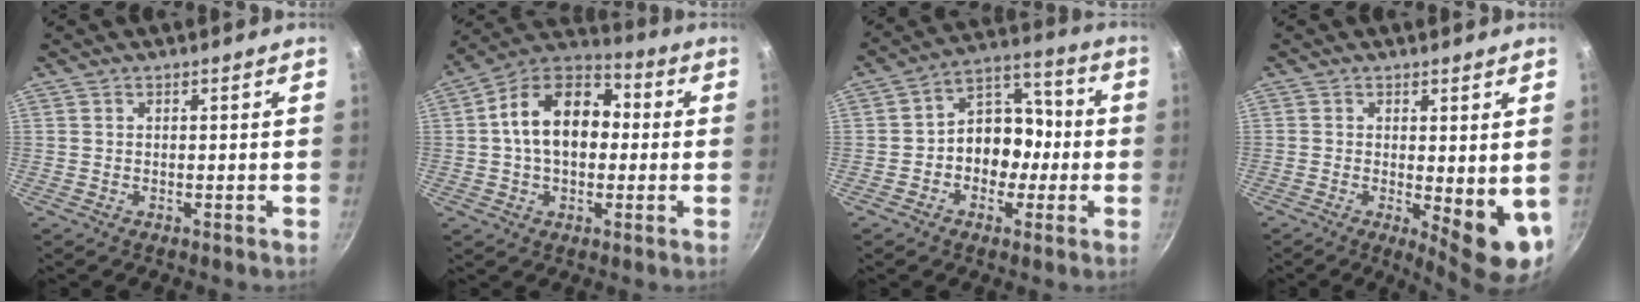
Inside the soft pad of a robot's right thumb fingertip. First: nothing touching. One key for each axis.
{"total": 16.2, "fx": 1.0, "fy": 10.9, "fz": 11.9, "tx": -0.162, "ty": 0.037, "tz": -0.005}
{"total": 11.5, "fx": -1.8, "fy": 9.1, "fz": 6.7, "tx": -0.035, "ty": 0.050, "tz": -0.042}
{"total": 8.4, "fx": -0.7, "fy": 2.8, "fz": 7.9, "tx": -0.095, "ty": -0.015, "tz": -0.002}